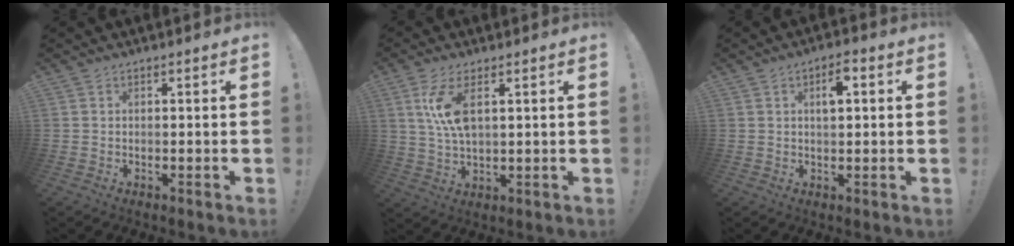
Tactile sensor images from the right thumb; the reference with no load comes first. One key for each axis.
{"total": 8.8, "fx": 2.8, "fy": 3.4, "fz": 7.6, "tx": -0.144, "ty": -0.011, "tz": 0.046}
{"total": 4.2, "fx": 1.2, "fy": 1.8, "fz": 3.6, "tx": -0.044, "ty": -0.004, "tz": 0.011}